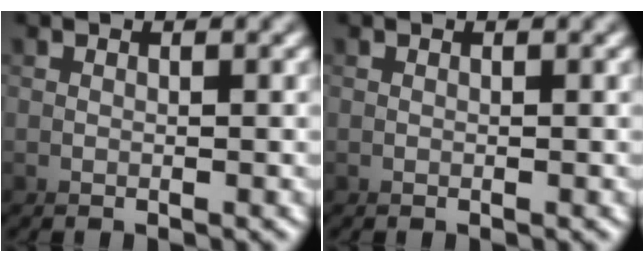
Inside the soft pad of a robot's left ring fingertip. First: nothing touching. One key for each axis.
{"total": 0.0}